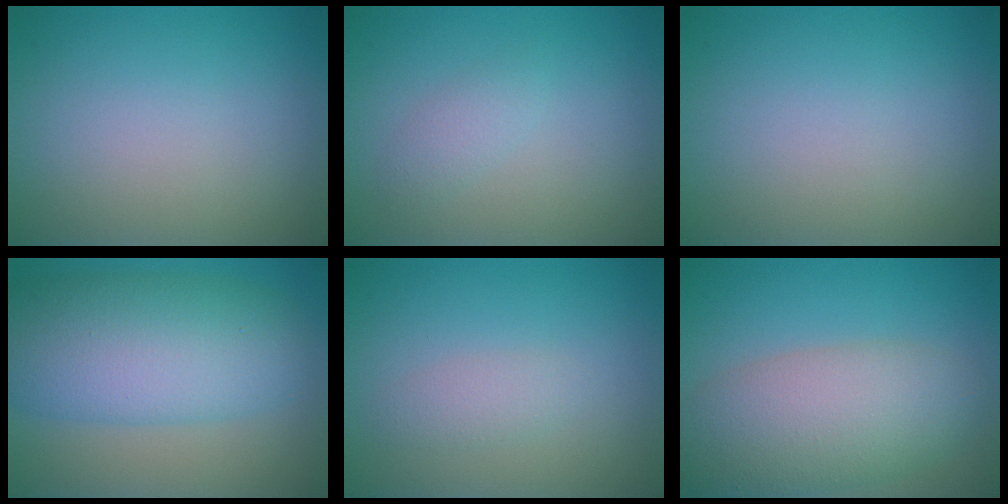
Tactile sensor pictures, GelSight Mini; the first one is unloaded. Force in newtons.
{"total": 1.4, "press": 1.4, "slide": 0.1}
{"total": 0.0}
{"total": 9.5, "press": 9.5, "slide": 0.5}
{"total": 1.4, "press": 1.4, "slide": 0.1}
{"total": 7.3, "press": 7.3, "slide": 0.5}